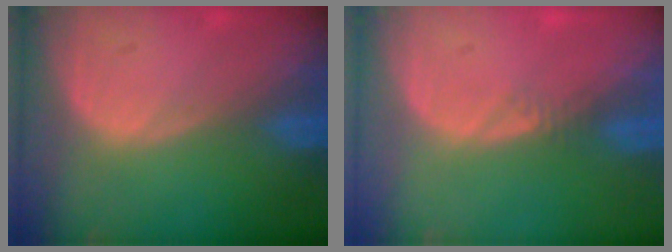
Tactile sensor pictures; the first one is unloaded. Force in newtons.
{"total": 0.9, "press": 0.8, "slide": 0.4}